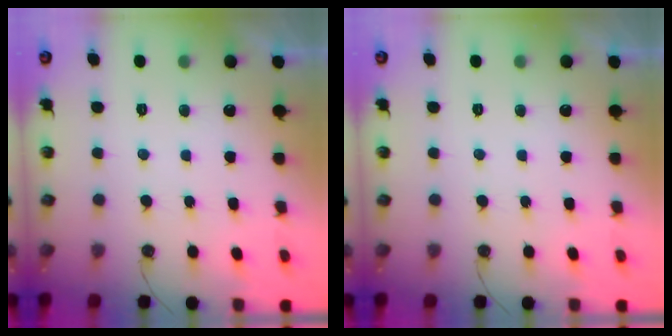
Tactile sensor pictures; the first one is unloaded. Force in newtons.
{"total": 0.0}